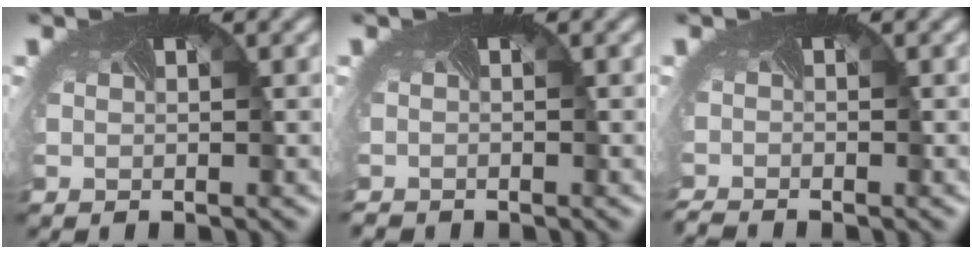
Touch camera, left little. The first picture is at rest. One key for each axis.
{"total": 0.9, "fx": -0.9, "fy": -0.1, "fz": -0.4, "tx": 0.001, "ty": -0.009, "tz": -0.015}
{"total": 1.8, "fx": -1.7, "fy": -0.3, "fz": 0.0, "tx": -0.010, "ty": -0.016, "tz": -0.036}